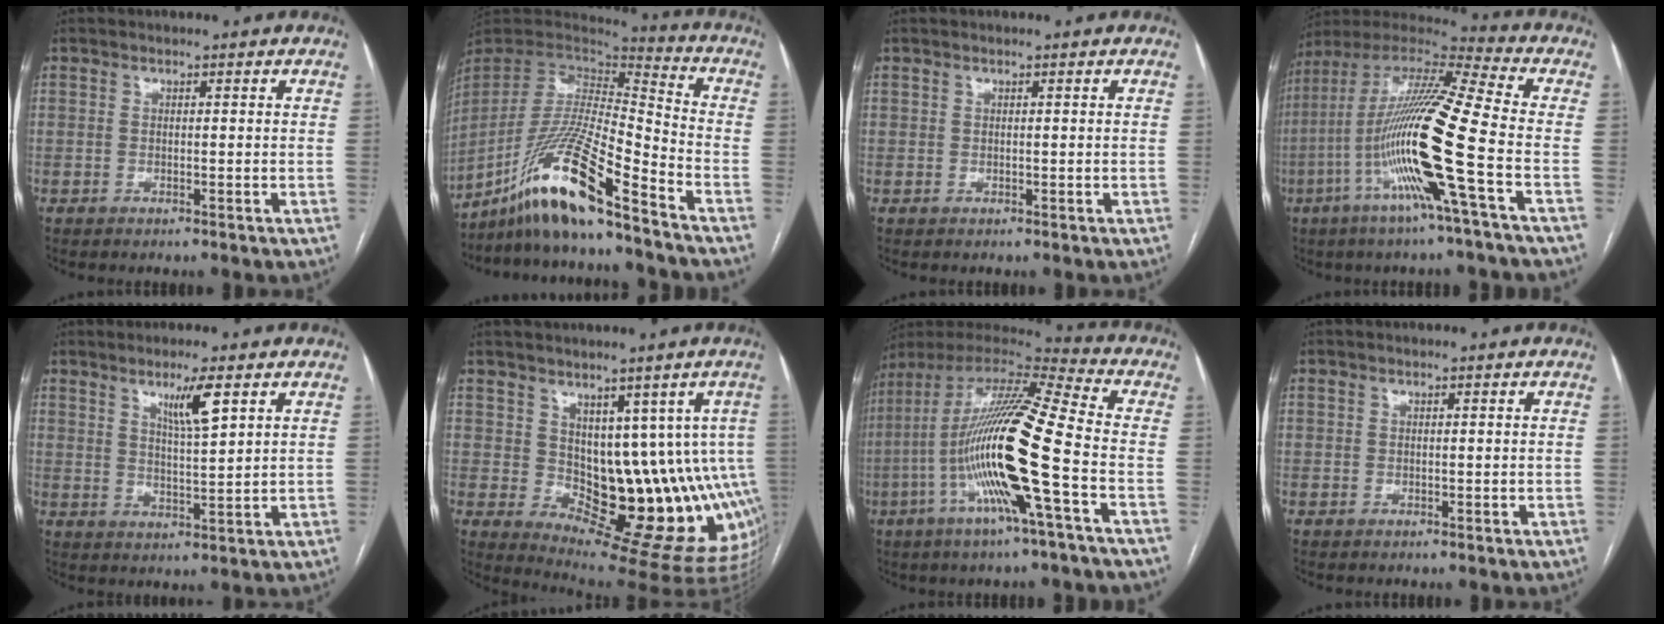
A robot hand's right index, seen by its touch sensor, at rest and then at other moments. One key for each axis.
{"total": 17.8, "fx": -13.0, "fy": 0.4, "fz": 12.1, "tx": -0.257, "ty": -0.015, "tz": -0.247}
{"total": 0.0}
{"total": 20.0, "fx": -5.7, "fy": -0.6, "fz": 19.2, "tx": -0.387, "ty": -0.013, "tz": -0.124}
{"total": 5.6, "fx": 3.2, "fy": 0.3, "fz": 4.7, "tx": -0.082, "ty": -0.010, "tz": 0.056}
{"total": 14.0, "fx": 1.1, "fy": 7.0, "fz": 12.0, "tx": -0.133, "ty": 0.003, "tz": 0.031}
{"total": 21.1, "fx": -4.9, "fy": 0.7, "fz": 20.5, "tx": -0.411, "ty": -0.012, "tz": -0.104}
{"total": 0.0}